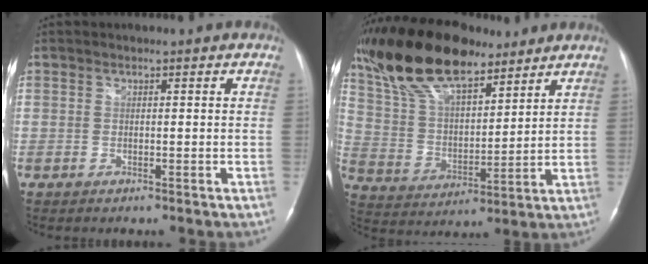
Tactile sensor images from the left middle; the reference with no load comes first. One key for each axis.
{"total": 19.5, "fx": 14.4, "fy": 6.7, "fz": 11.3, "tx": -0.225, "ty": 0.029, "tz": 0.265}